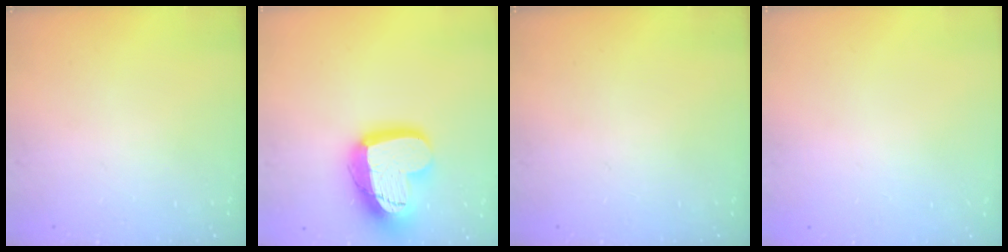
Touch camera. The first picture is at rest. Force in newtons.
{"total": 19.1, "press": 19.1, "slide": 1.4}
{"total": 0.0}
{"total": 0.0}